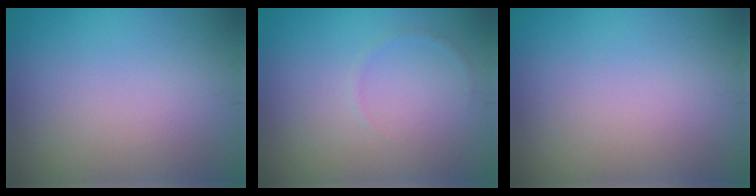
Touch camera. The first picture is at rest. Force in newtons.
{"total": 0.5, "press": 0.5, "slide": 0.0}
{"total": 0.0}